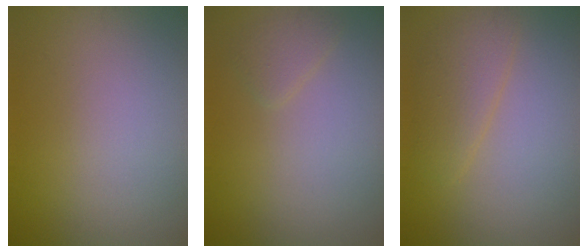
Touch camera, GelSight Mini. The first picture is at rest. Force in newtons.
{"total": 1.3, "press": 1.2, "slide": 0.2}
{"total": 2.7, "press": 2.7, "slide": 0.1}